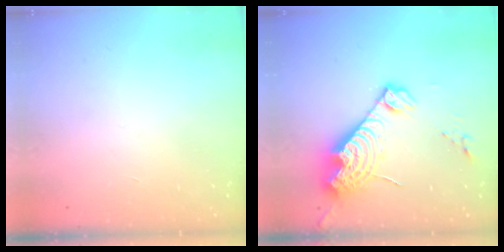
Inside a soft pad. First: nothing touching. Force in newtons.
{"total": 16.0, "press": 15.9, "slide": 1.2}